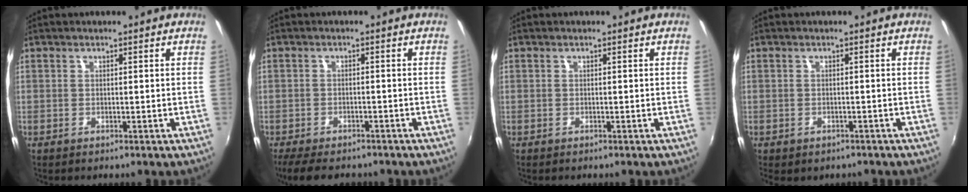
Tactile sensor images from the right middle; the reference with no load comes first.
{"total": 8.4, "force": [-6.8, 2.9, 3.9], "torque": [-0.091, -0.022, -0.109]}
{"total": 0.0}
{"total": 2.1, "force": [-1.4, 1.3, 1.0], "torque": [-0.021, -0.009, -0.014]}